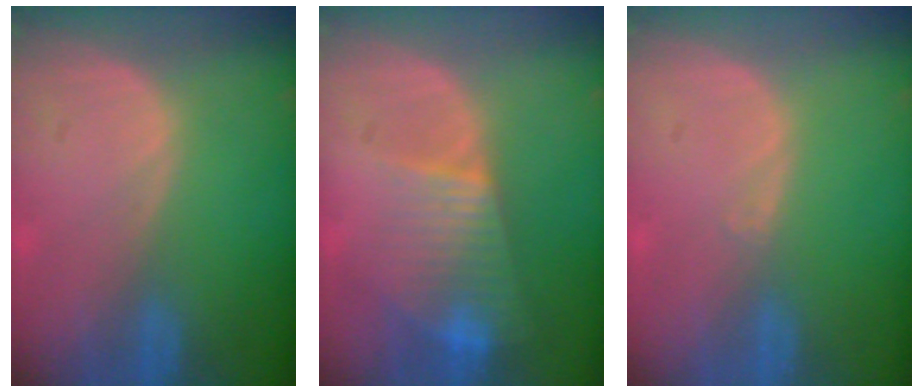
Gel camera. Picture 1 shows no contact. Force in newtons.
{"total": 7.9, "press": 6.7, "slide": 4.3}
{"total": 0.6, "press": 0.4, "slide": 0.4}